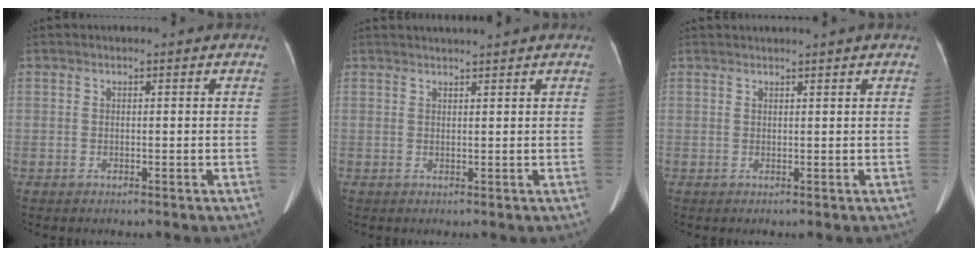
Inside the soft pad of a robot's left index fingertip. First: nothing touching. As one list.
[{"total": 2.3, "force": [2.1, -0.7, 0.6], "torque": [-0.007, 0.012, 0.035]}, {"total": 2.1, "force": [1.8, -0.7, 0.8], "torque": [-0.013, 0.012, 0.033]}]